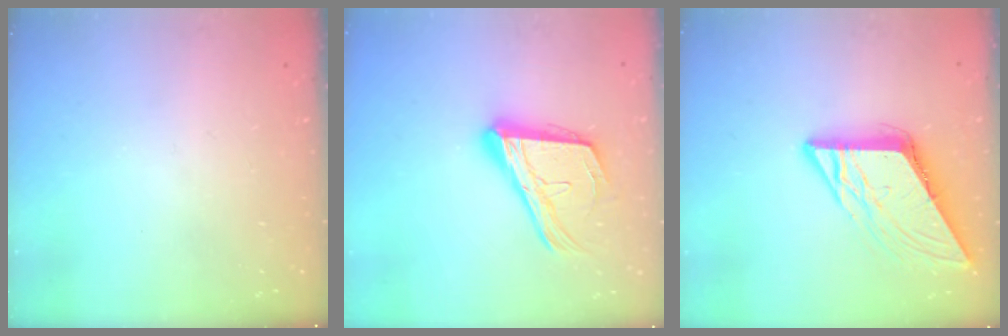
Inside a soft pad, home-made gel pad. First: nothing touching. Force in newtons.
{"total": 19.8, "press": 19.7, "slide": 2.6}
{"total": 8.8, "press": 8.8, "slide": 0.9}